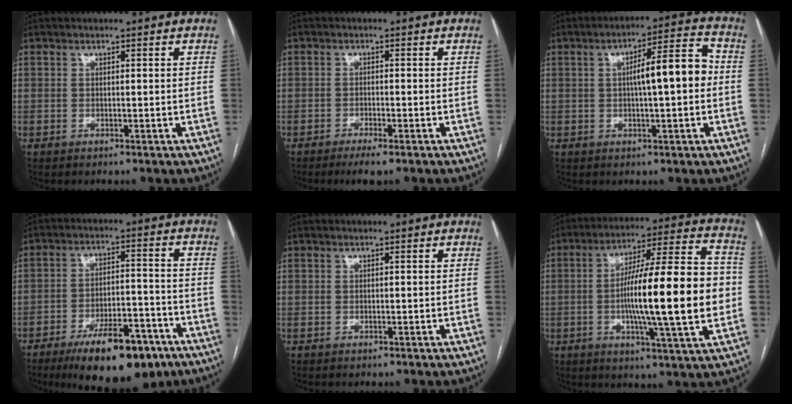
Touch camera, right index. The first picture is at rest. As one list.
[{"total": 3.0, "force": [-2.1, 0.3, 2.1], "torque": [-0.036, -0.005, -0.037]}, {"total": 9.1, "force": [0.2, 1.6, 9.0], "torque": [-0.138, 0.027, 0.002]}, {"total": 15.0, "force": [-10.0, 4.9, 10.1], "torque": [-0.146, 0.007, -0.153]}, {"total": 0.0}, {"total": 20.8, "force": [-2.1, 1.4, 20.6], "torque": [-0.321, 0.010, -0.037]}]